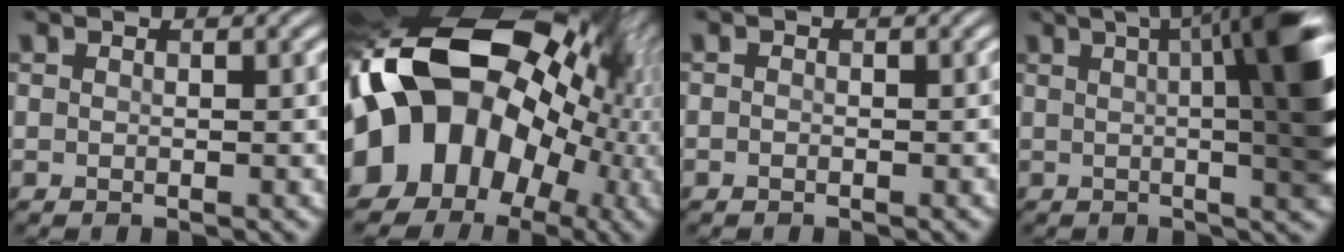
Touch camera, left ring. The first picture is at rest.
{"total": 17.3, "force": [-0.7, 13.2, 11.1], "torque": [-0.212, 0.003, -0.026]}
{"total": 0.8, "force": [-0.8, 0.1, -0.2], "torque": [-0.004, -0.003, -0.022]}
{"total": 11.6, "force": [2.6, 2.9, 10.9], "torque": [-0.102, 0.021, 0.012]}